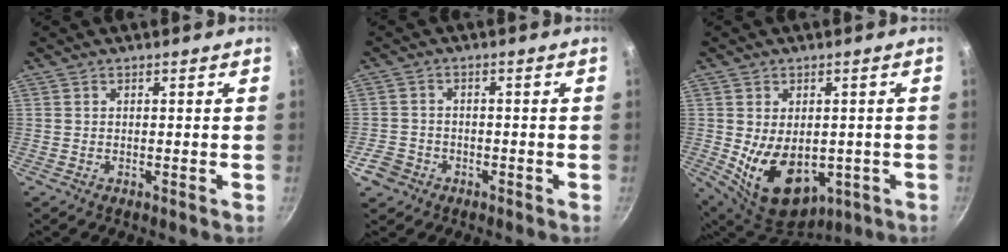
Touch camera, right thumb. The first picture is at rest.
{"total": 4.6, "force": [-2.4, 3.7, 1.4], "torque": [-0.021, 0.030, -0.039]}
{"total": 14.4, "force": [-2.2, 9.5, 10.5], "torque": [-0.144, -0.017, -0.005]}